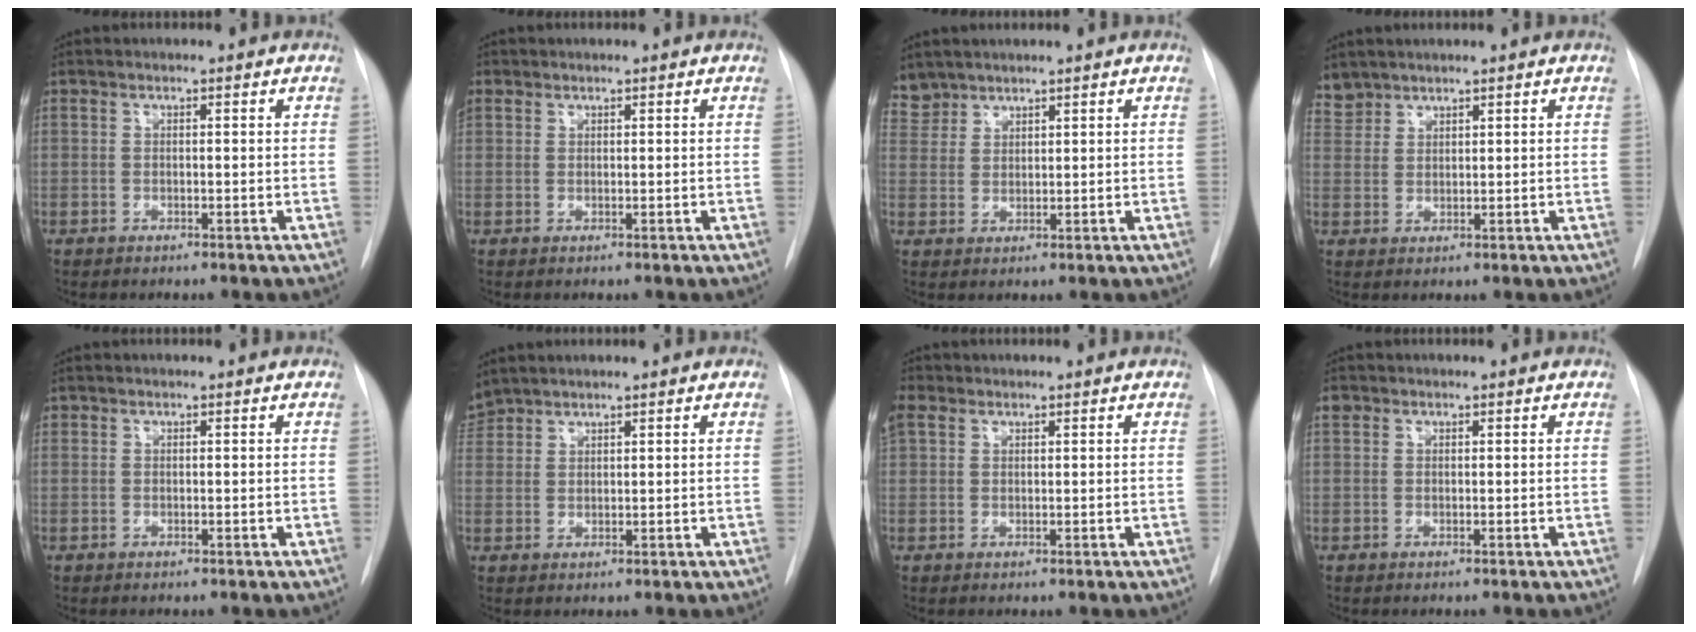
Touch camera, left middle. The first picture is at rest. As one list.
[{"total": 1.8, "force": [1.0, 1.5, 0.3], "torque": [-0.004, 0.012, 0.018]}, {"total": 3.8, "force": [3.5, 1.6, -0.4], "torque": [0.009, 0.009, 0.074]}, {"total": 3.3, "force": [3.0, 1.3, -0.3], "torque": [0.008, 0.010, 0.063]}, {"total": 0.0}, {"total": 3.1, "force": [3.1, 0.7, 0.0], "torque": [-0.004, 0.016, 0.064]}, {"total": 3.9, "force": [2.1, 2.9, 1.5], "torque": [-0.049, 0.023, 0.048]}, {"total": 1.0, "force": [0.6, 0.8, 0.2], "torque": [0.000, 0.014, 0.009]}]